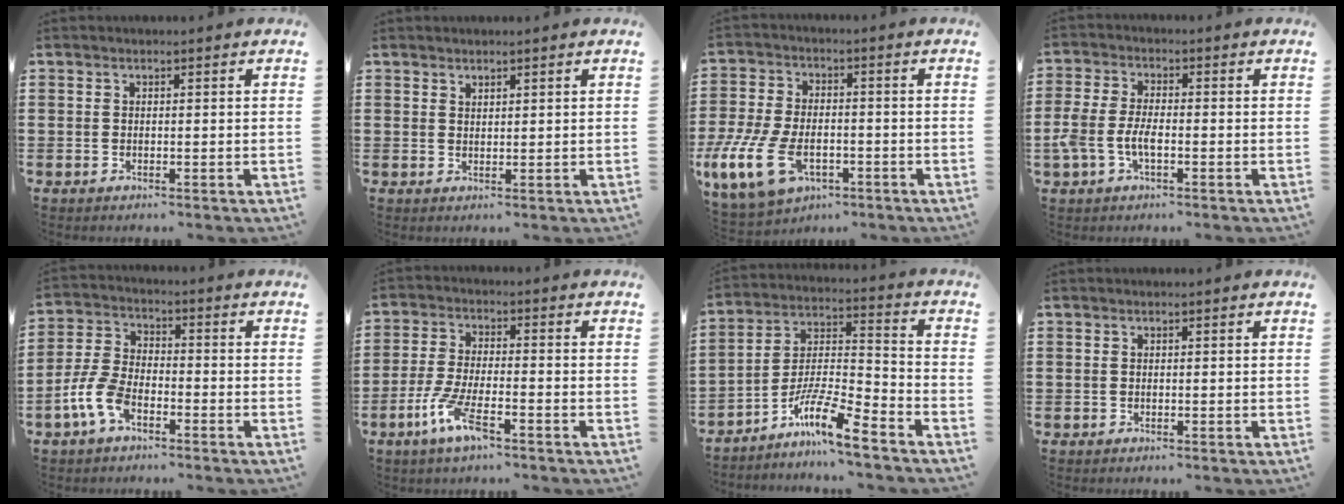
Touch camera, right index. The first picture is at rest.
{"total": 1.2, "force": [1.1, 0.3, 0.0], "torque": [0.000, 0.001, 0.022]}
{"total": 9.2, "force": [-3.3, 4.9, 7.1], "torque": [-0.180, -0.010, -0.062]}
{"total": 5.1, "force": [-1.7, 2.5, 4.1], "torque": [-0.106, -0.004, -0.039]}
{"total": 6.6, "force": [-3.7, 3.1, 4.4], "torque": [-0.123, -0.004, -0.077]}
{"total": 7.2, "force": [-3.9, 1.7, 5.8], "torque": [-0.132, -0.013, -0.074]}
{"total": 9.8, "force": [-7.6, 0.8, 6.2], "torque": [-0.123, 0.000, -0.148]}
{"total": 0.0}